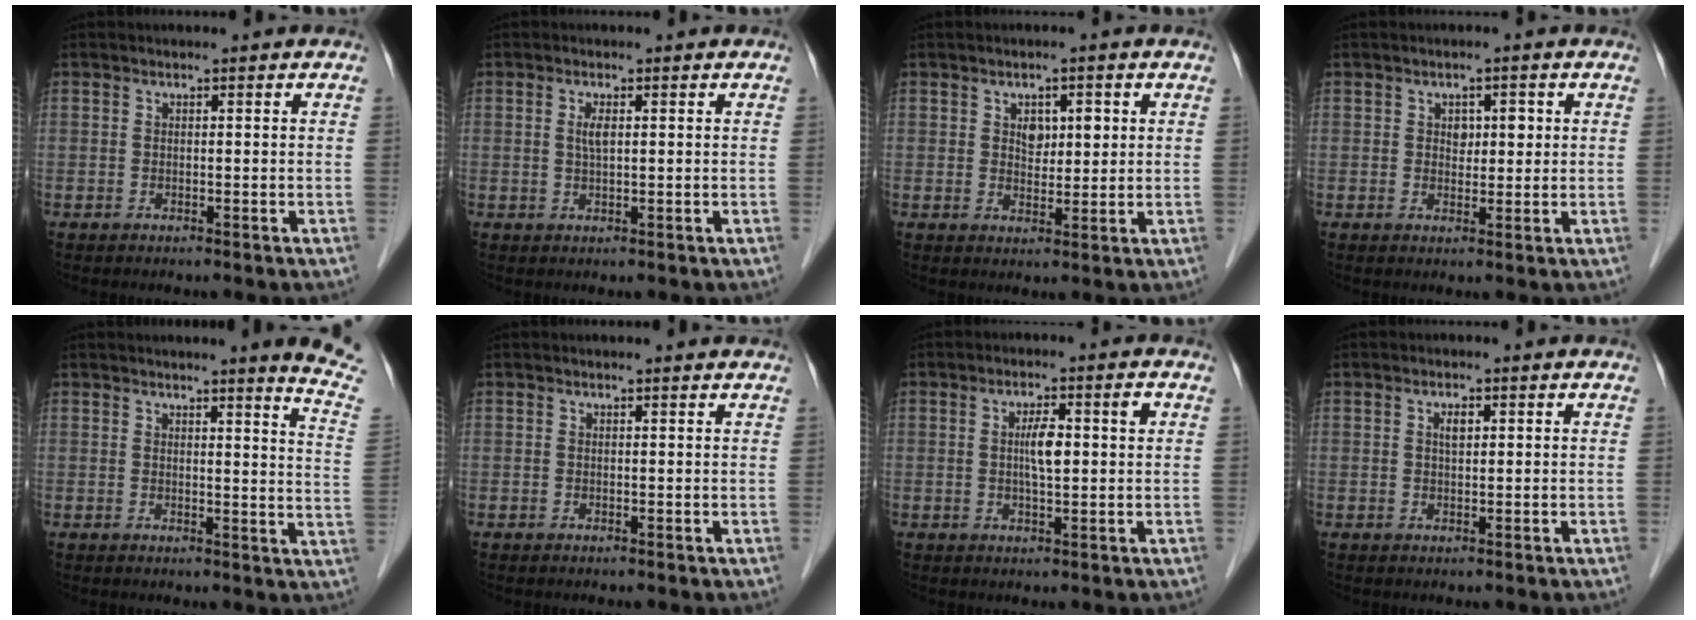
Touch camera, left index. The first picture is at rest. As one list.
[{"total": 1.7, "force": [0.4, 0.4, 1.7], "torque": [-0.038, 0.000, 0.009]}, {"total": 3.5, "force": [1.1, 2.1, 2.6], "torque": [-0.040, 0.007, 0.020]}, {"total": 2.7, "force": [0.7, 1.7, 2.0], "torque": [-0.028, 0.008, 0.010]}, {"total": 9.3, "force": [8.3, -1.5, 3.7], "torque": [-0.037, -0.073, 0.066]}, {"total": 1.9, "force": [1.8, 0.1, 0.4], "torque": [-0.013, 0.008, 0.016]}, {"total": 5.4, "force": [0.8, 1.0, 5.3], "torque": [-0.100, 0.018, 0.012]}, {"total": 1.5, "force": [0.5, 0.6, 1.3], "torque": [-0.026, 0.004, 0.010]}]